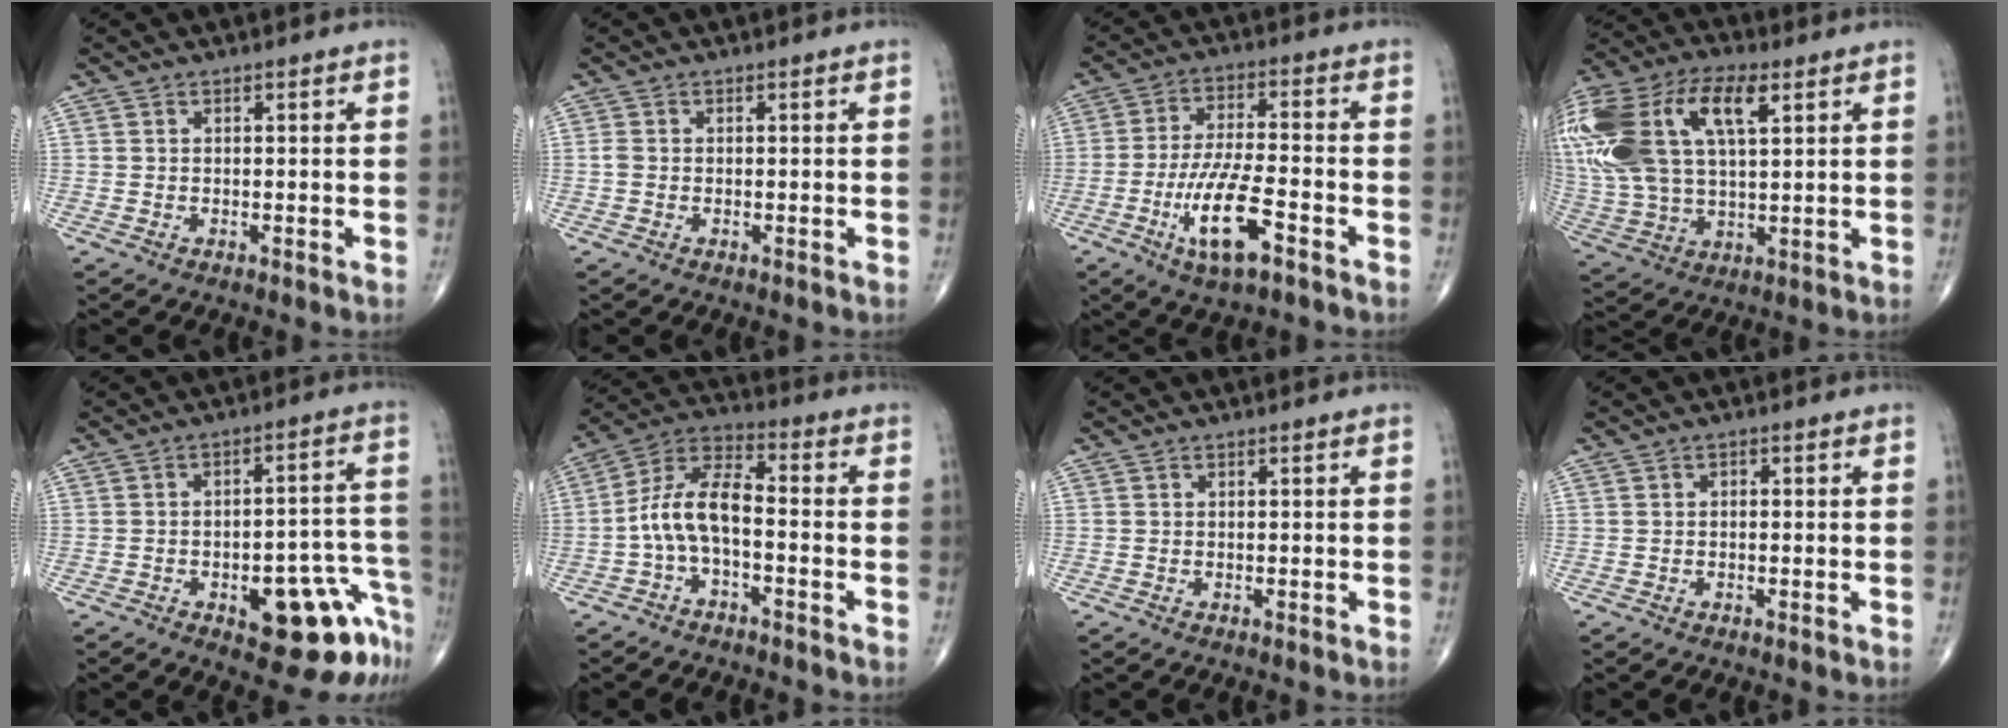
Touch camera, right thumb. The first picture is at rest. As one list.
[{"total": 1.0, "force": [-0.2, 0.8, 0.6], "torque": [-0.014, -0.001, -0.005]}, {"total": 11.6, "force": [-5.1, 3.3, 9.9], "torque": [-0.193, 0.020, -0.090]}, {"total": 28.5, "force": [9.4, 15.0, 22.3], "torque": [-0.524, 0.042, 0.176]}, {"total": 15.0, "force": [-7.8, 5.7, 11.4], "torque": [-0.076, 0.077, -0.087]}, {"total": 9.5, "force": [-2.3, 4.3, 8.1], "torque": [-0.157, 0.047, -0.056]}, {"total": 0.0}, {"total": 0.6, "force": [0.0, 0.4, 0.4], "torque": [-0.003, 0.001, -0.003]}]